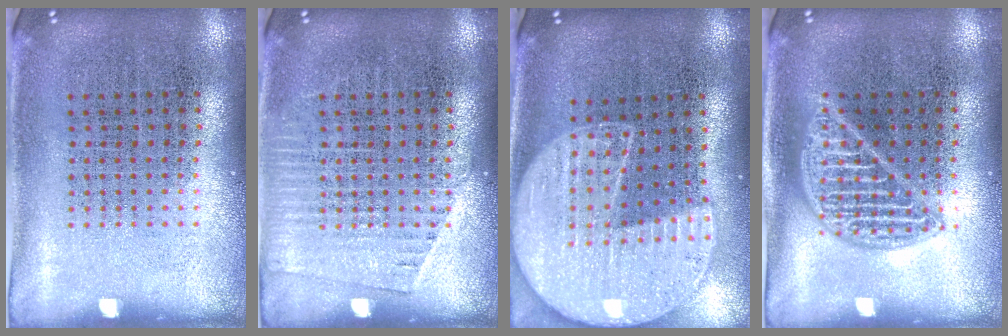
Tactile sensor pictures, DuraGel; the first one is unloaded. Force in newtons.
{"total": 1.2, "press": 1.2, "slide": 0.1}
{"total": 2.1, "press": 1.9, "slide": 0.9}
{"total": 2.1, "press": 2.1, "slide": 0.2}